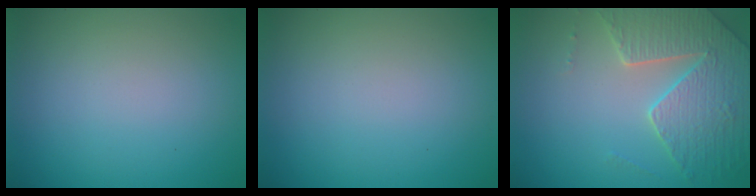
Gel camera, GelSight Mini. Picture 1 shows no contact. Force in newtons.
{"total": 0.0}
{"total": 4.6, "press": 4.5, "slide": 1.3}